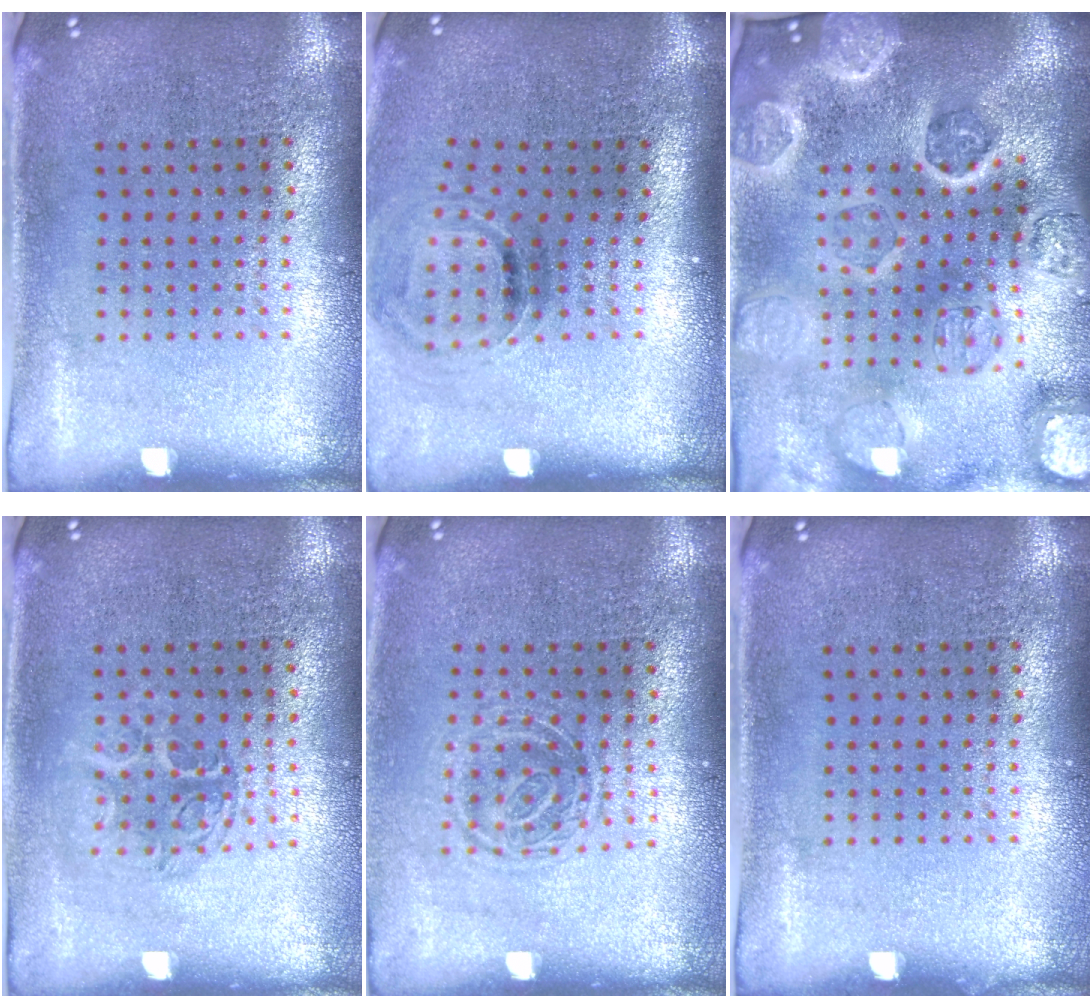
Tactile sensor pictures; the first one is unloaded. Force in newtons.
{"total": 1.0, "press": 0.8, "slide": 0.5}
{"total": 5.4, "press": 4.6, "slide": 2.8}
{"total": 1.3, "press": 1.1, "slide": 0.7}
{"total": 1.3, "press": 1.0, "slide": 0.8}
{"total": 0.0}